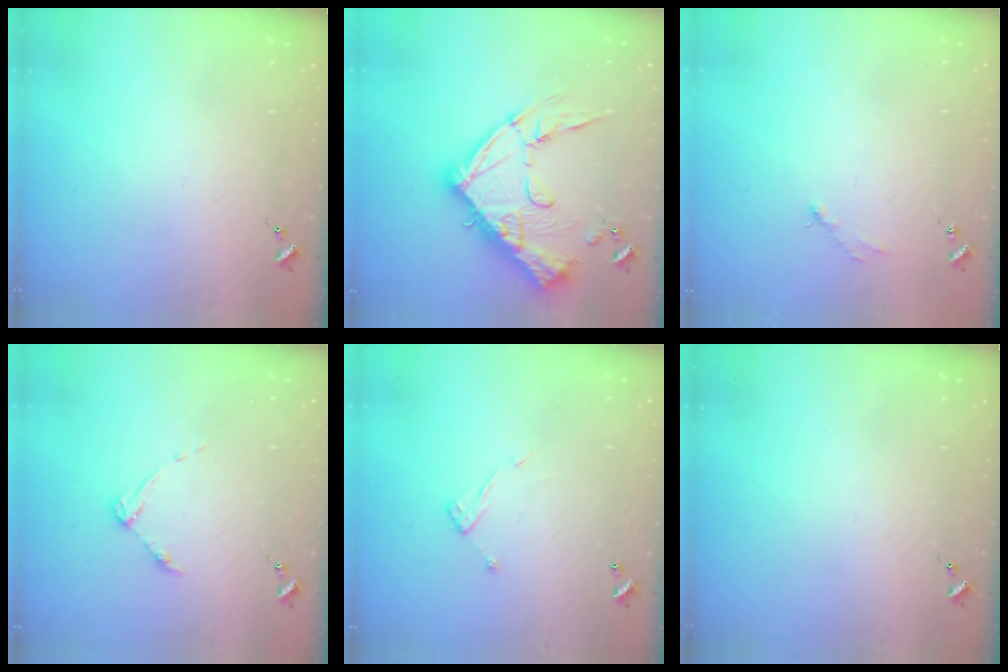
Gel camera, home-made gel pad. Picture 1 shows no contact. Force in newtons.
{"total": 20.7, "press": 20.6, "slide": 2.2}
{"total": 2.9, "press": 2.9, "slide": 0.4}
{"total": 4.9, "press": 4.8, "slide": 0.7}
{"total": 7.3, "press": 7.3, "slide": 0.5}
{"total": 0.0}